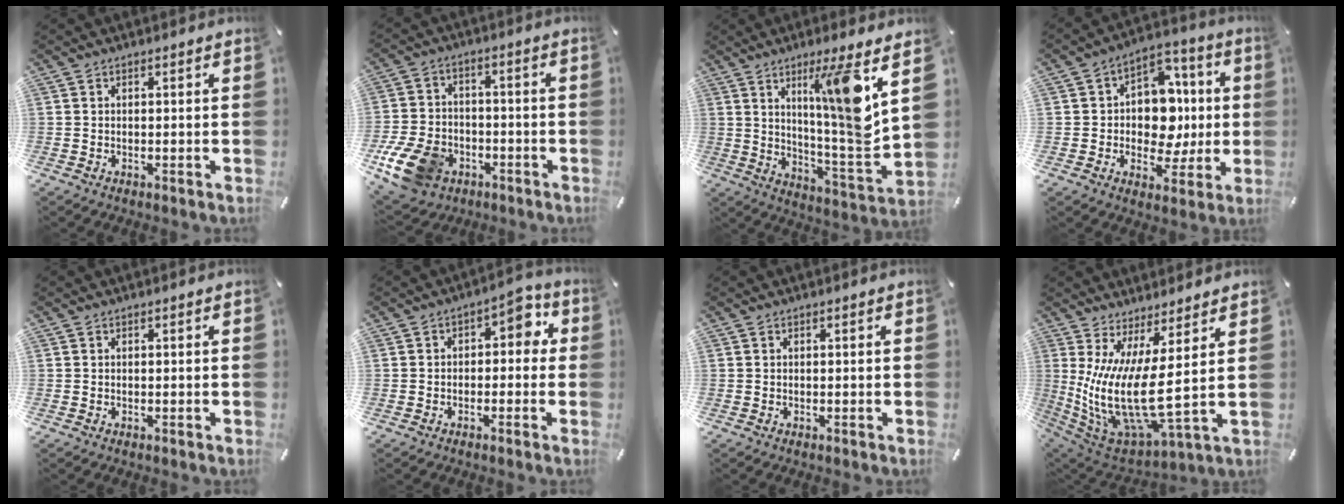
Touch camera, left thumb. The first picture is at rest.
{"total": 13.2, "force": [-6.3, 9.4, 6.7], "torque": [-0.132, 0.040, -0.107]}
{"total": 16.6, "force": [7.3, 1.4, 14.9], "torque": [-0.236, -0.053, 0.099]}
{"total": 12.4, "force": [-1.0, 10.3, 6.8], "torque": [-0.091, 0.006, -0.010]}
{"total": 0.0}
{"total": 5.3, "force": [0.6, 3.6, 3.9], "torque": [-0.049, -0.001, -0.002]}
{"total": 0.0}
{"total": 15.6, "force": [1.4, 4.3, 15.0], "torque": [-0.339, -0.056, 0.025]}